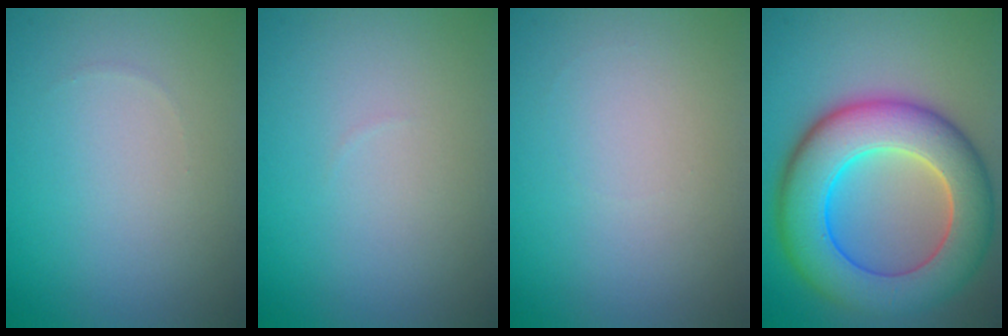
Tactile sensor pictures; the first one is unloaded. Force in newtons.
{"total": 0.0}
{"total": 0.0}
{"total": 10.9, "press": 10.9, "slide": 0.7}